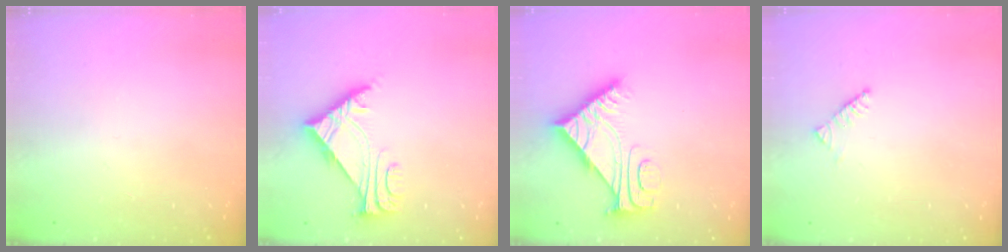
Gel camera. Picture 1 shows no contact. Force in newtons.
{"total": 6.2, "press": 6.2, "slide": 0.2}
{"total": 8.7, "press": 8.7, "slide": 0.8}
{"total": 2.9, "press": 2.9, "slide": 0.5}